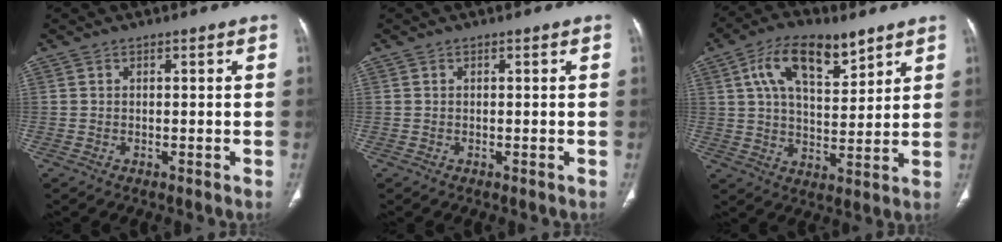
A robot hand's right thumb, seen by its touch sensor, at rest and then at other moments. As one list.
[{"total": 0.0}, {"total": 14.0, "force": [7.3, 6.7, 9.8], "torque": [-0.144, -0.019, 0.129]}]